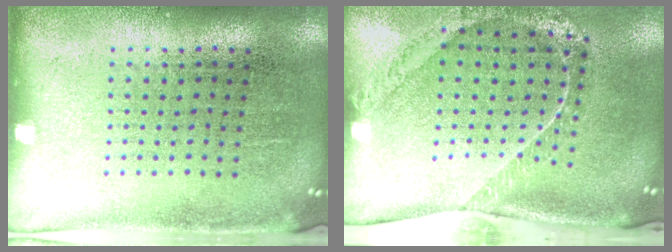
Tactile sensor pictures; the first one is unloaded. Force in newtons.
{"total": 1.8, "press": 1.5, "slide": 1.1}